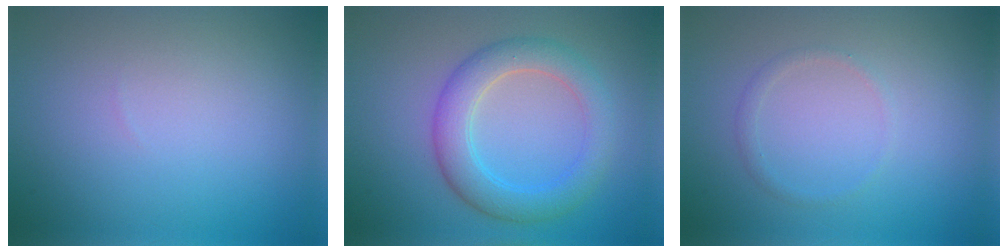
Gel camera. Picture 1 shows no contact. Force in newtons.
{"total": 4.9, "press": 4.9, "slide": 0.5}
{"total": 0.9, "press": 0.9, "slide": 0.1}